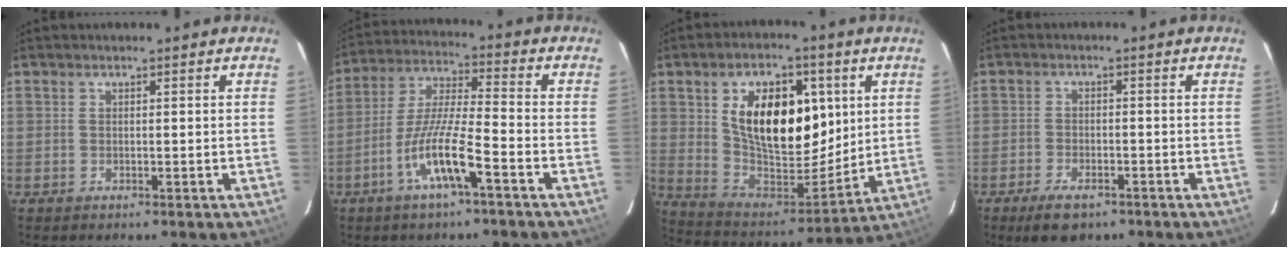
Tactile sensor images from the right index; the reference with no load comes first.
{"total": 11.0, "force": [-5.6, 1.0, 9.4], "torque": [-0.197, -0.004, -0.110]}
{"total": 19.6, "force": [5.7, 11.3, 14.9], "torque": [-0.265, 0.006, 0.111]}
{"total": 6.2, "force": [-4.3, 2.7, 3.4], "torque": [-0.082, -0.007, -0.072]}